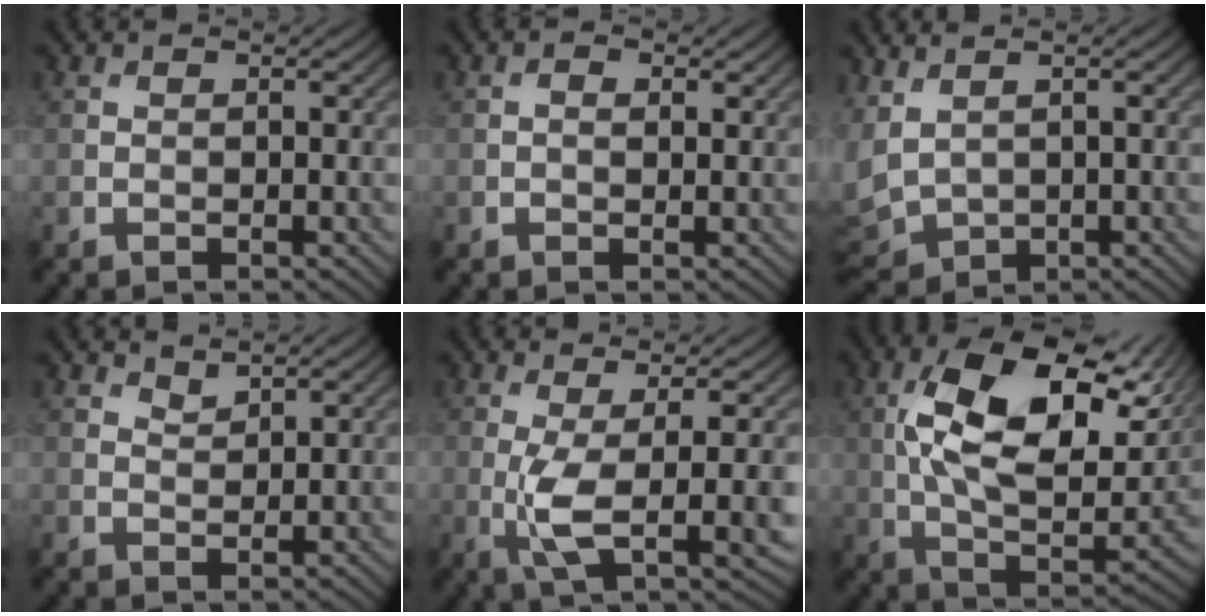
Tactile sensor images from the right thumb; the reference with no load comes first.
{"total": 1.3, "force": [0.2, 0.8, 1.0], "torque": [-0.016, 0.000, 0.000]}
{"total": 5.2, "force": [0.4, 3.6, 3.8], "torque": [-0.127, -0.014, 0.011]}
{"total": 1.6, "force": [1.4, 0.6, 0.5], "torque": [-0.015, -0.003, 0.030]}
{"total": 7.0, "force": [-0.7, 1.8, 6.7], "torque": [-0.136, -0.007, -0.010]}
{"total": 16.7, "force": [5.1, 8.2, 13.7], "torque": [-0.255, -0.003, 0.089]}